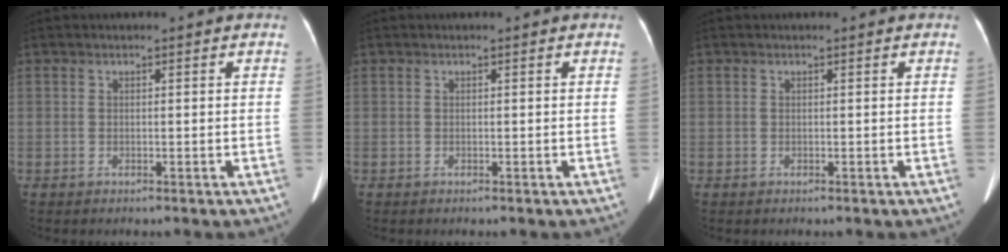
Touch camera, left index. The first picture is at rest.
{"total": 0.0}
{"total": 0.0}